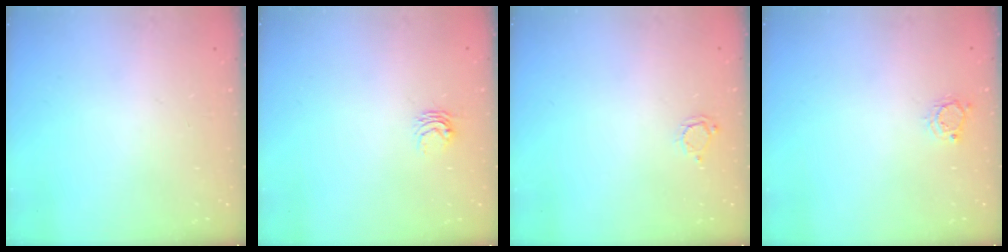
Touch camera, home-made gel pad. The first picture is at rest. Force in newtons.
{"total": 4.1, "press": 4.0, "slide": 0.5}
{"total": 3.7, "press": 3.7, "slide": 0.3}
{"total": 4.8, "press": 4.8, "slide": 0.4}